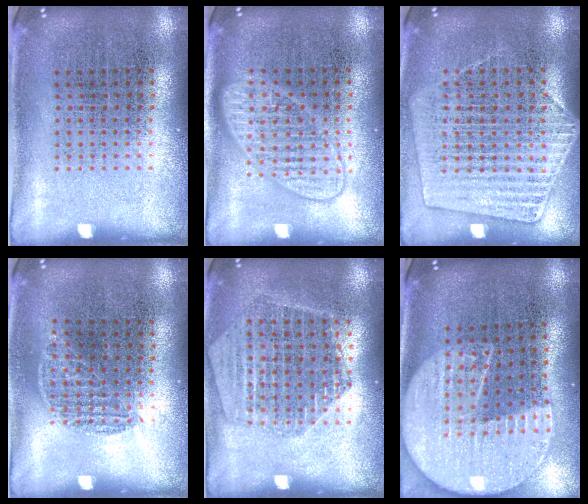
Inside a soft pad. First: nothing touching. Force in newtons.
{"total": 1.8, "press": 1.8, "slide": 0.3}
{"total": 1.3, "press": 1.2, "slide": 0.5}
{"total": 0.8, "press": 0.6, "slide": 0.5}
{"total": 1.7, "press": 1.6, "slide": 0.3}
{"total": 2.3, "press": 2.0, "slide": 1.1}